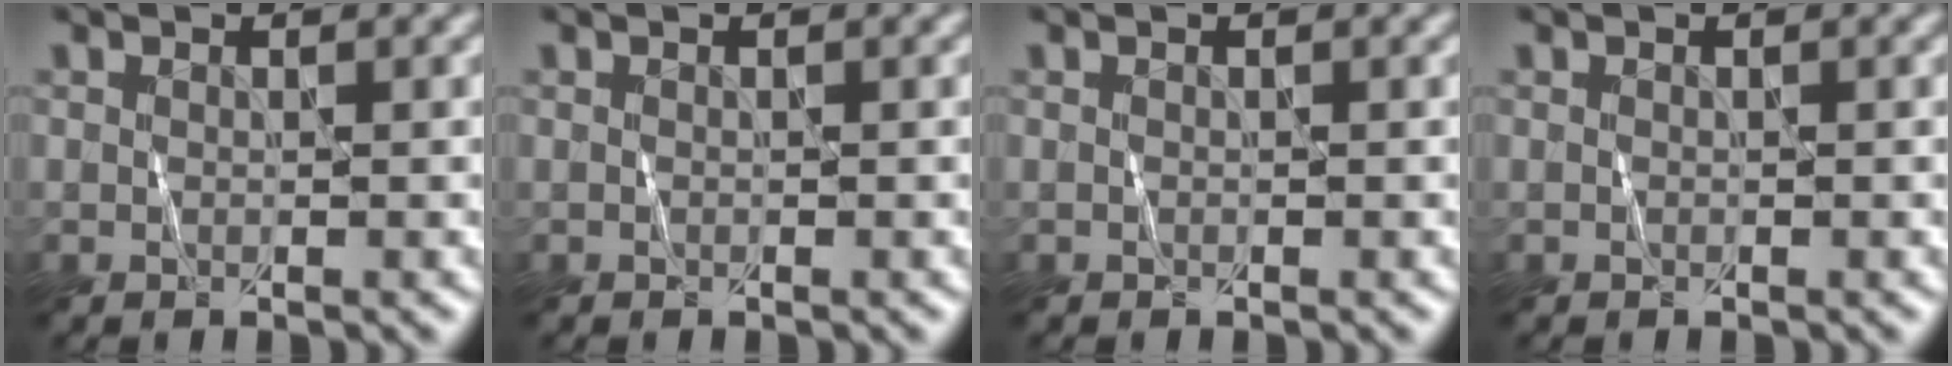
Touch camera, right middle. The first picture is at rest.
{"total": 0.0}
{"total": 0.0}
{"total": 0.0}